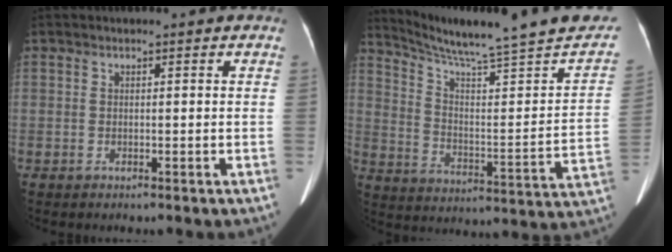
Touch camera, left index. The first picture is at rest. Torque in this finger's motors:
{"motor_torque": [-0.06, -1.04, 0.04, 0.06]}